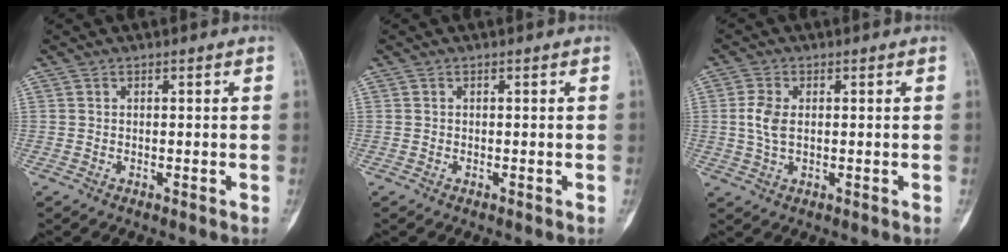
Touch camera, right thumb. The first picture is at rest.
{"total": 0.0}
{"total": 4.7, "force": [0.4, 2.8, 3.8], "torque": [-0.087, 0.003, 0.008]}